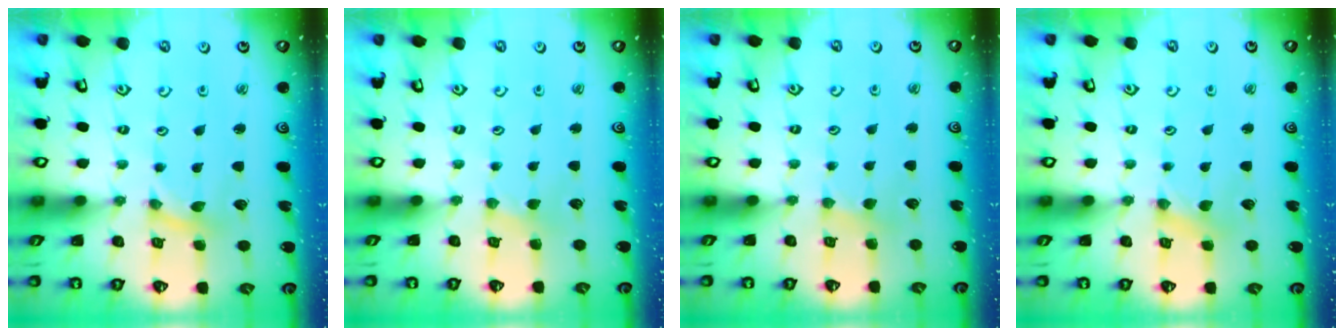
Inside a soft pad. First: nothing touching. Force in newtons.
{"total": 1.2, "press": 1.2, "slide": 0.3}
{"total": 2.3, "press": 2.3, "slide": 0.4}
{"total": 0.8, "press": 0.8, "slide": 0.2}